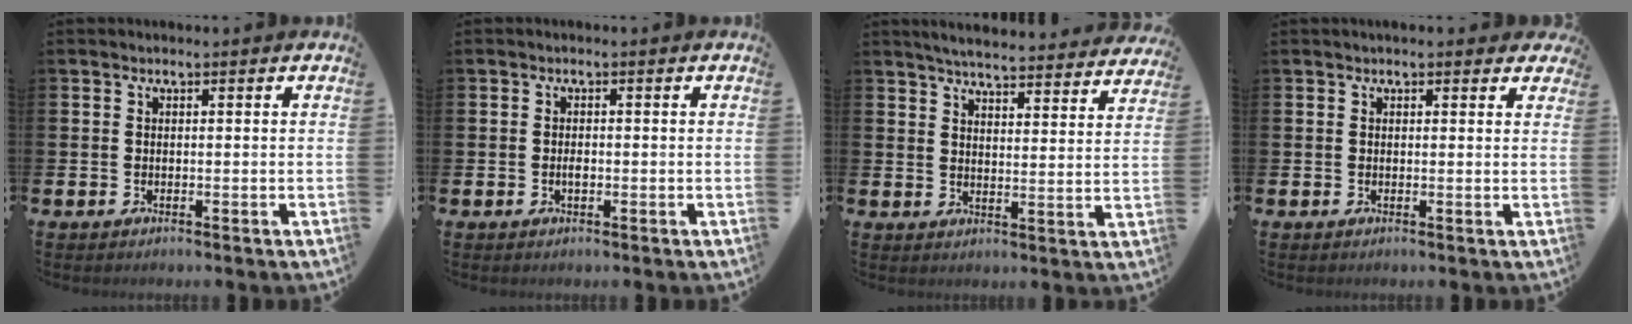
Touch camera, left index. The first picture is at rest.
{"total": 1.1, "force": [-0.2, 0.5, 0.9], "torque": [-0.011, -0.003, -0.006]}
{"total": 5.3, "force": [5.2, 0.2, 1.0], "torque": [-0.033, -0.040, 0.090]}
{"total": 1.0, "force": [0.9, 0.4, 0.2], "torque": [0.003, 0.004, 0.015]}